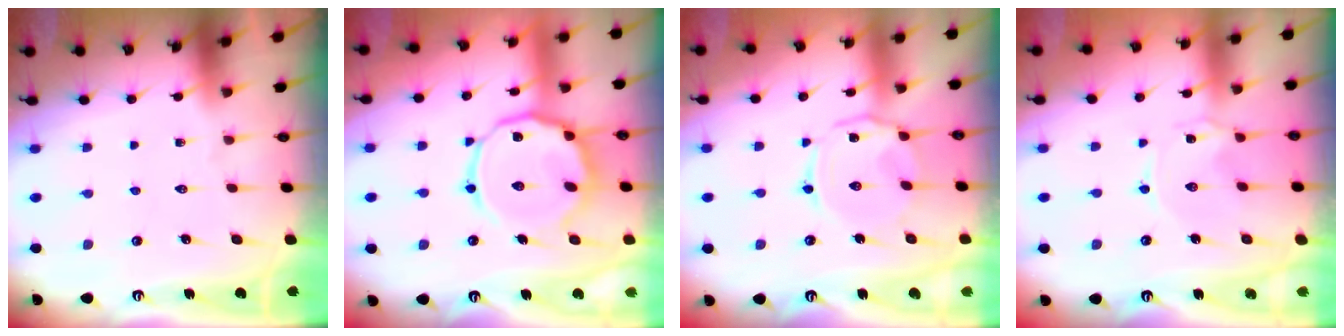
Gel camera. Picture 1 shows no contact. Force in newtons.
{"total": 14.0, "press": 13.9, "slide": 1.0}
{"total": 5.9, "press": 5.9, "slide": 0.6}
{"total": 0.0}